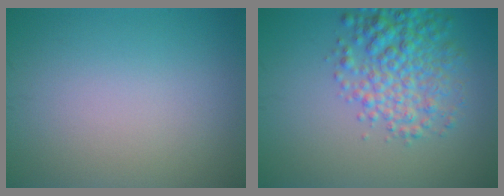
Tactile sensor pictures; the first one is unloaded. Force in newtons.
{"total": 5.5, "press": 5.5, "slide": 0.2}